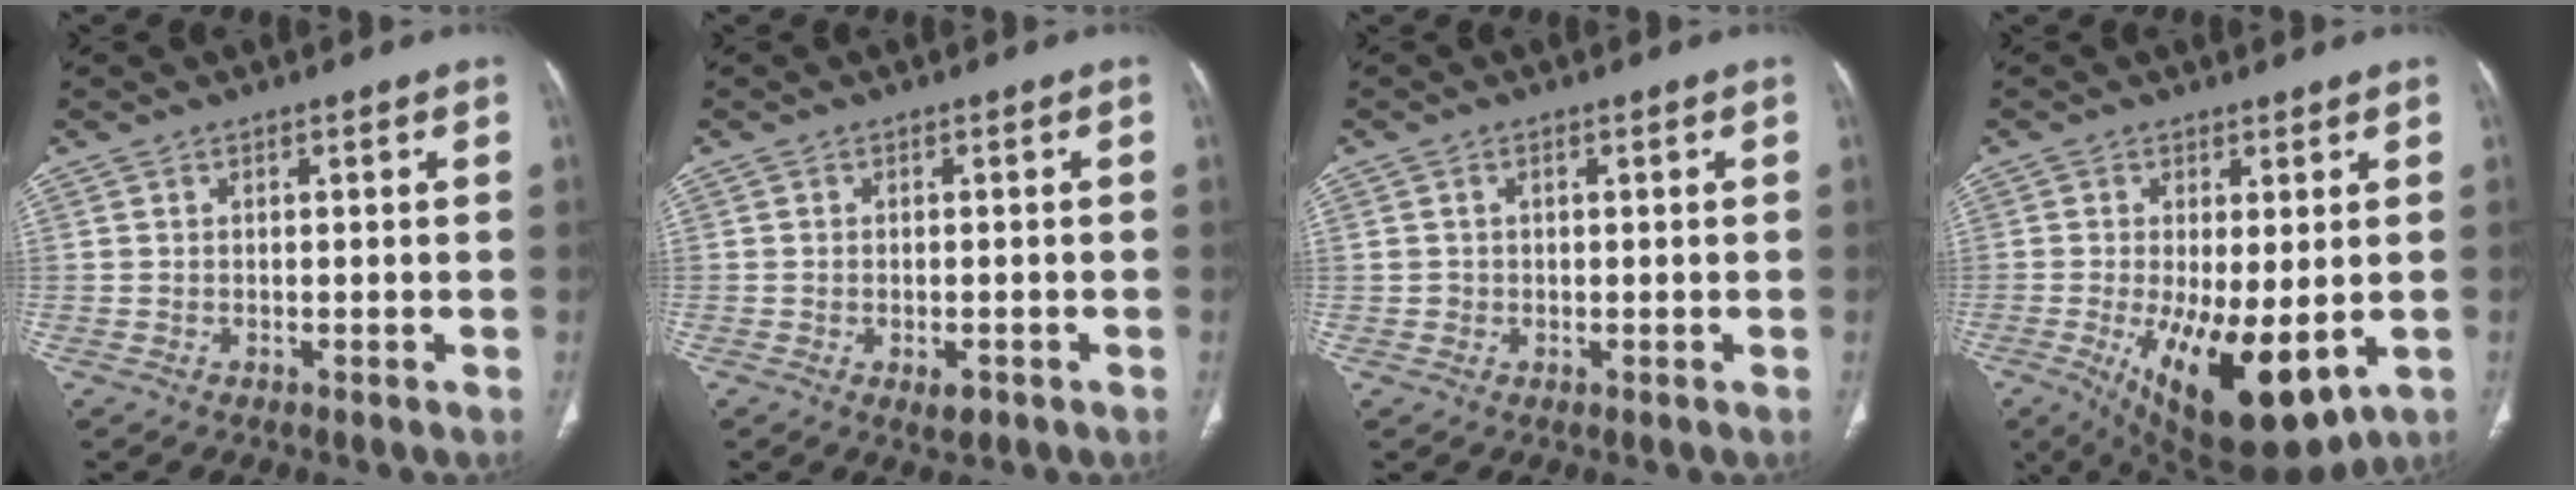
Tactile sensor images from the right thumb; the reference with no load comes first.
{"total": 2.4, "force": [-1.1, 1.2, 1.7], "torque": [-0.023, 0.002, -0.012]}
{"total": 1.0, "force": [0.0, 1.0, 0.2], "torque": [0.002, 0.003, 0.001]}
{"total": 16.4, "force": [-4.0, 6.6, 14.5], "torque": [-0.228, -0.026, -0.038]}